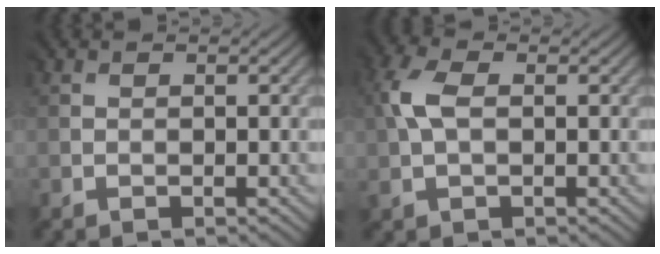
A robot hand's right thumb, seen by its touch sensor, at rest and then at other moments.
{"total": 4.5, "force": [1.0, 2.7, 3.5], "torque": [-0.093, 0.013, 0.014]}